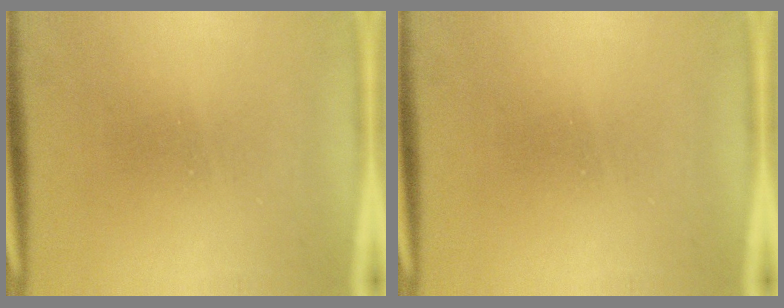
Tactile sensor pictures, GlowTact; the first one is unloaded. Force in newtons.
{"total": 0.0}